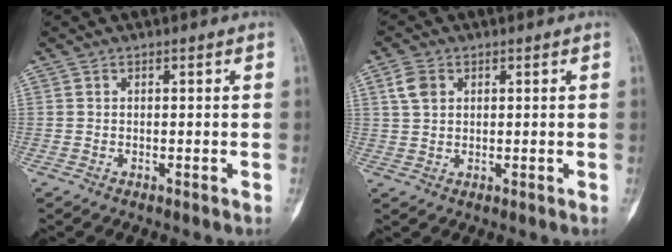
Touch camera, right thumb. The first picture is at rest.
{"total": 4.0, "force": [1.7, 2.9, 2.2], "torque": [-0.039, 0.004, 0.034]}